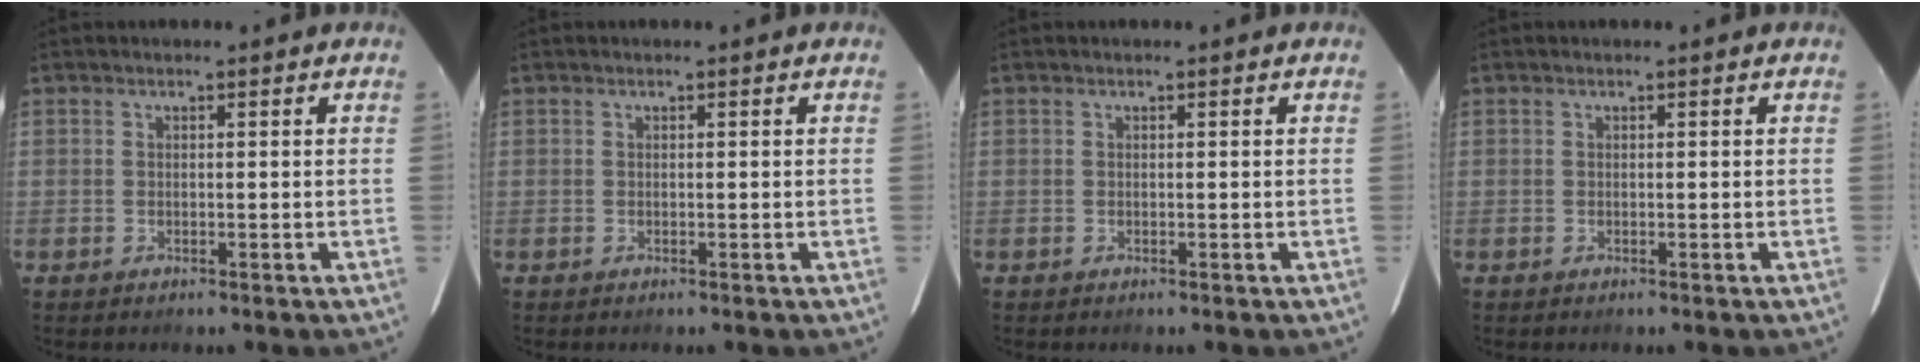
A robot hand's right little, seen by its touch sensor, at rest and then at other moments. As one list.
[{"total": 0.0}, {"total": 0.0}, {"total": 0.0}]